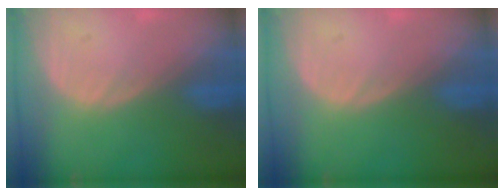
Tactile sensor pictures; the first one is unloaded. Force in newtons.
{"total": 0.0}